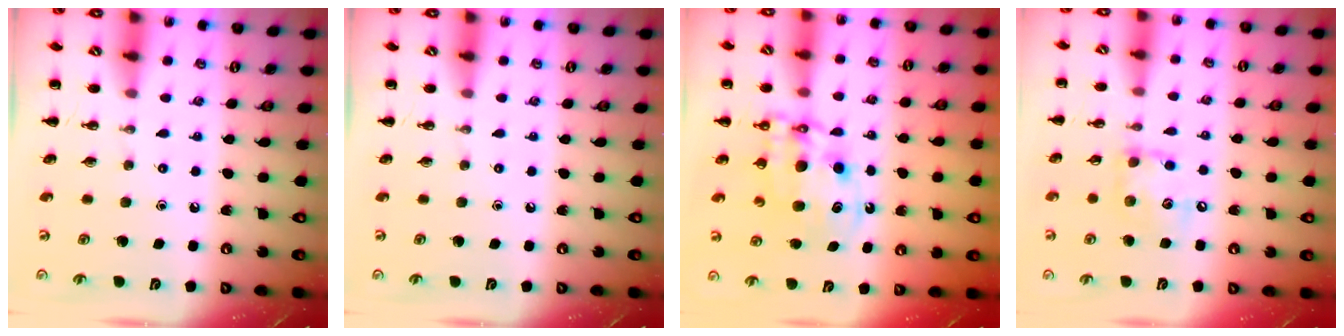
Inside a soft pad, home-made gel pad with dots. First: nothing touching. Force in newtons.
{"total": 0.0}
{"total": 11.3, "press": 11.0, "slide": 2.6}
{"total": 10.3, "press": 10.2, "slide": 0.8}